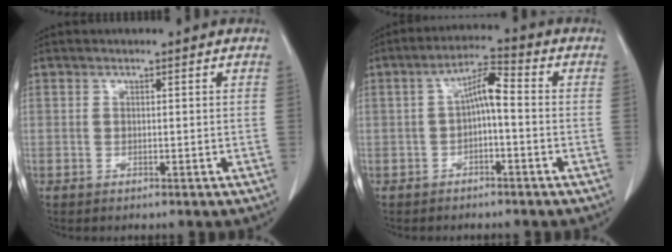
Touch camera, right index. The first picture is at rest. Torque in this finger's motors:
{"motor_torque": [0.82, -0.32, 0.43, 0.09]}